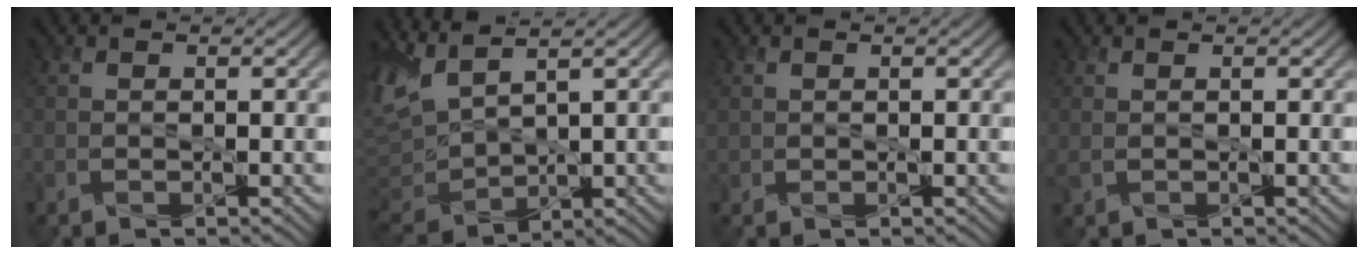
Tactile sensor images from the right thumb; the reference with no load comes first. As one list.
[{"total": 8.7, "force": [4.4, 3.7, 6.5], "torque": [-0.196, 0.002, 0.089]}, {"total": 0.9, "force": [0.5, 0.8, 0.0], "torque": [-0.004, 0.000, 0.011]}, {"total": 0.9, "force": [0.2, 0.5, 0.6], "torque": [-0.022, -0.001, 0.007]}]